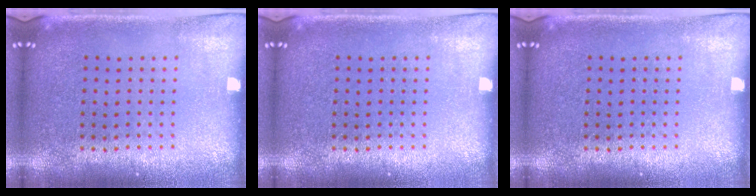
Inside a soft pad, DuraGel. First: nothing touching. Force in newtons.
{"total": 0.0}
{"total": 0.0}